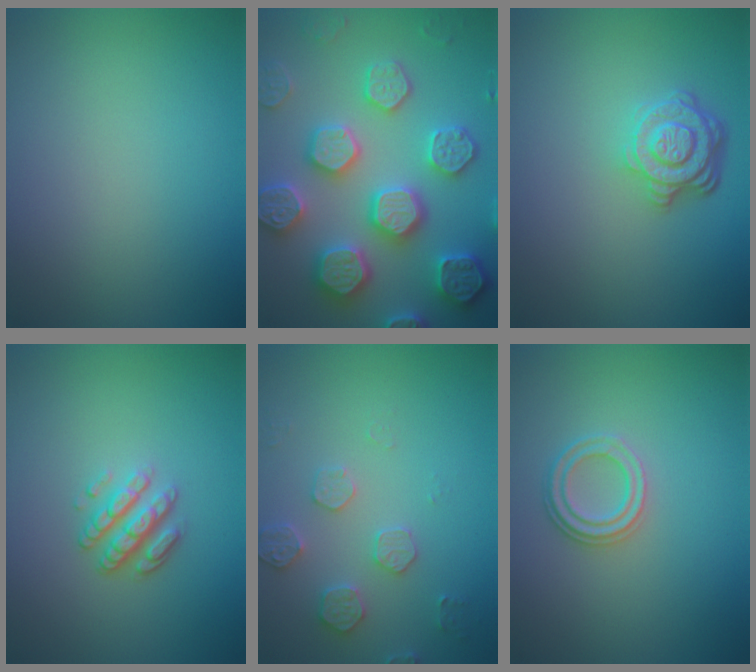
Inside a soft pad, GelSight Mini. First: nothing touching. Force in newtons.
{"total": 7.9, "press": 7.7, "slide": 1.6}
{"total": 4.3, "press": 3.3, "slide": 2.7}
{"total": 3.2, "press": 2.4, "slide": 2.1}
{"total": 2.7, "press": 2.7, "slide": 0.5}
{"total": 2.4, "press": 2.0, "slide": 1.2}